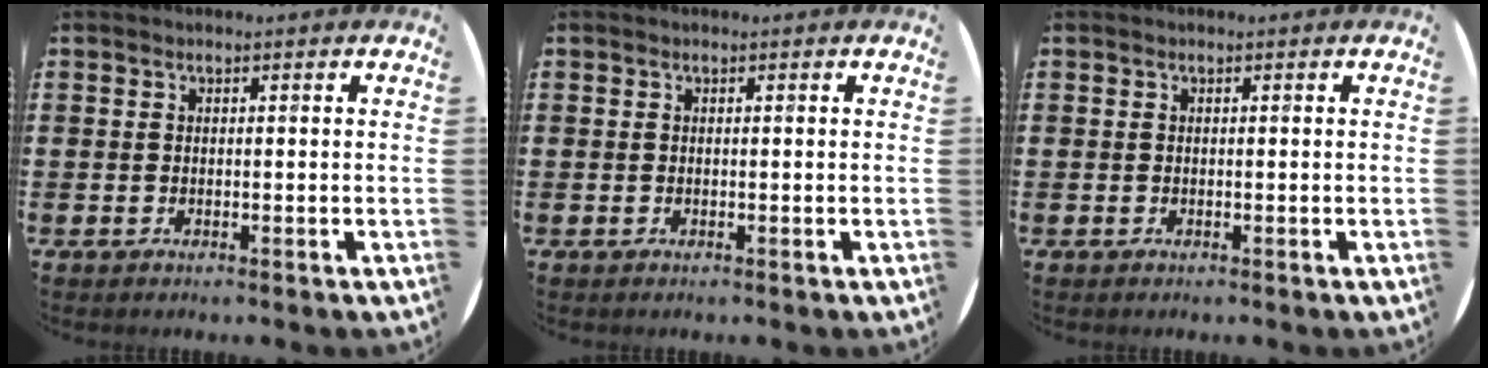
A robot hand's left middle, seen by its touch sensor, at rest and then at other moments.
{"total": 0.0}
{"total": 0.0}